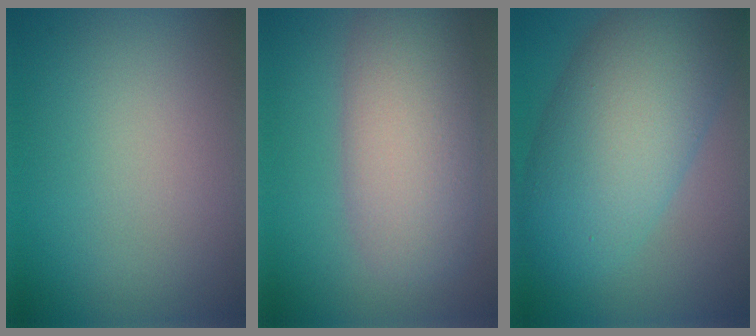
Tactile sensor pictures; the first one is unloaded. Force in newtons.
{"total": 7.5, "press": 7.4, "slide": 0.7}
{"total": 10.0, "press": 10.0, "slide": 0.2}